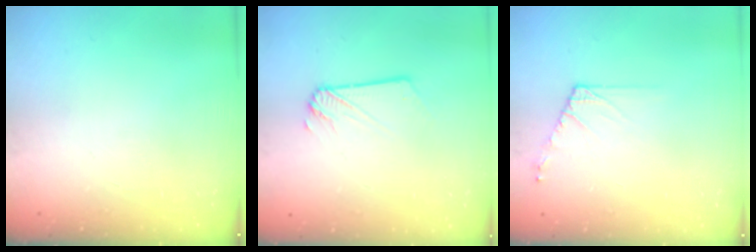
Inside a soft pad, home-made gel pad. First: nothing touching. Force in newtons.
{"total": 1.9, "press": 1.9, "slide": 0.3}
{"total": 6.5, "press": 6.4, "slide": 1.1}